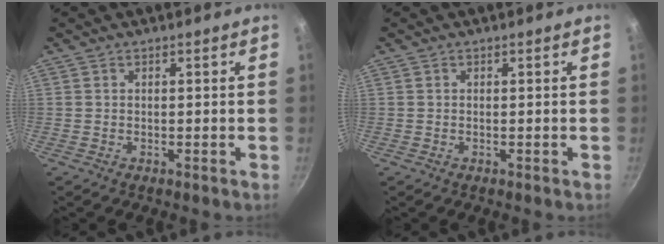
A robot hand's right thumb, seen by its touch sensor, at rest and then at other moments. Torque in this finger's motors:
{"motor_torque": [0.07, 1.01, 0.02, 0.21, -0.02]}